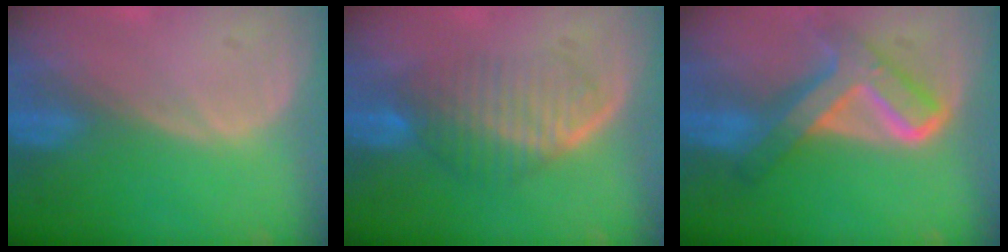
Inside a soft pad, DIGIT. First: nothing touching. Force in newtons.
{"total": 6.3, "press": 6.2, "slide": 1.1}
{"total": 8.4, "press": 8.4, "slide": 0.6}